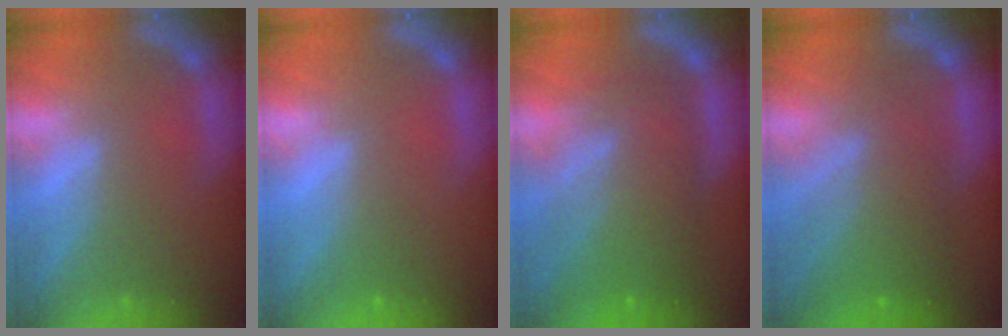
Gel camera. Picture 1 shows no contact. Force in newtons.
{"total": 1.0}
{"total": 10.1}
{"total": 8.0}